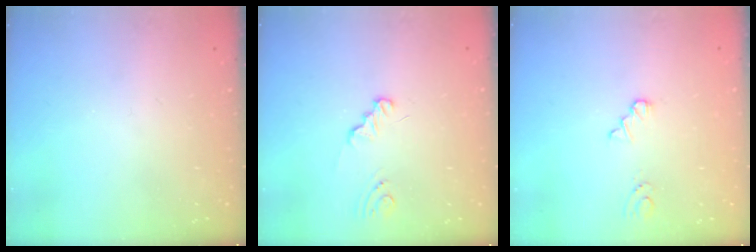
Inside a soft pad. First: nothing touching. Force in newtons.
{"total": 1.1, "press": 1.1, "slide": 0.1}
{"total": 1.1, "press": 1.1, "slide": 0.1}